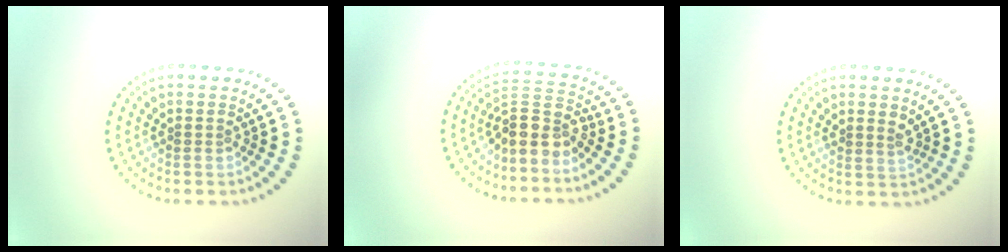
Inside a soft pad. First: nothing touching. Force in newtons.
{"total": 3.7, "press": 2.8, "slide": 2.4}
{"total": 1.3, "press": 1.0, "slide": 0.7}